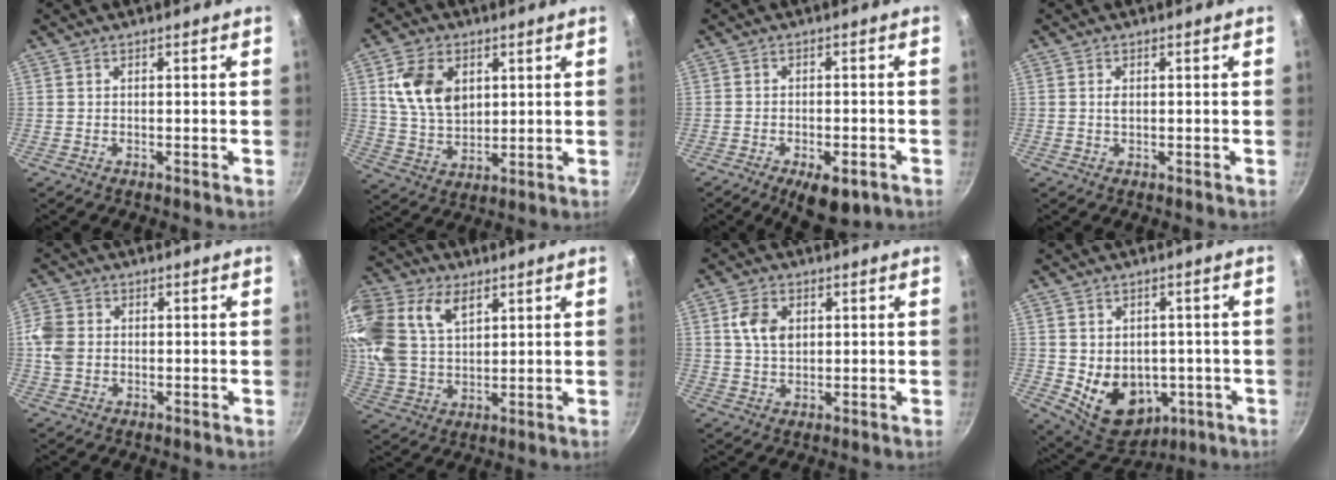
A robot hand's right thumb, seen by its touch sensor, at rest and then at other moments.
{"total": 11.6, "force": [3.4, 8.2, 7.5], "torque": [-0.119, -0.017, 0.069]}
{"total": 8.0, "force": [-4.1, 3.6, 5.9], "torque": [-0.072, 0.016, -0.049]}
{"total": 1.2, "force": [0.2, 0.8, 0.9], "torque": [-0.016, 0.001, 0.002]}
{"total": 5.6, "force": [0.0, 4.6, 3.1], "torque": [-0.053, 0.005, -0.005]}
{"total": 22.7, "force": [9.7, 14.9, 14.0], "torque": [-0.326, 0.021, 0.185]}
{"total": 6.2, "force": [1.6, 4.3, 4.1], "torque": [-0.066, -0.003, 0.029]}
{"total": 12.7, "force": [-2.0, 9.8, 7.9], "torque": [-0.089, -0.009, -0.002]}